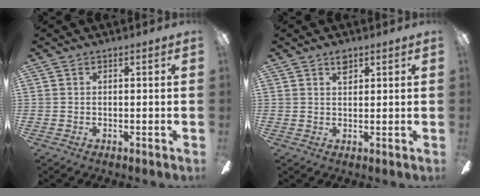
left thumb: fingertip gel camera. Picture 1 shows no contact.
{"total": 2.5, "force": [1.7, 1.2, 1.2], "torque": [-0.012, -0.006, 0.028]}